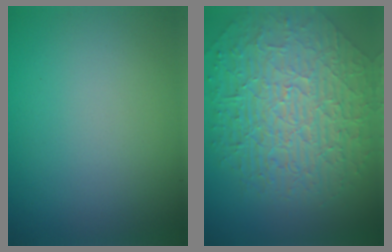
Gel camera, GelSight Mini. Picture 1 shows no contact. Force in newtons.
{"total": 10.2, "press": 6.6, "slide": 7.7}